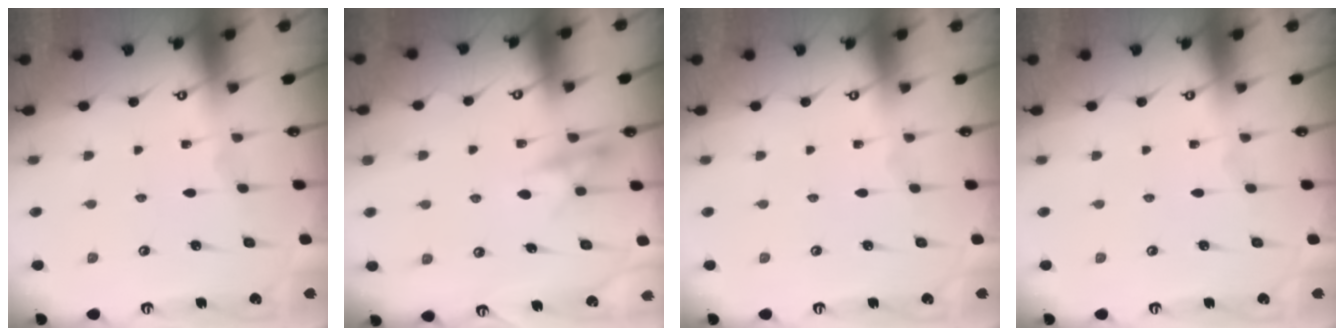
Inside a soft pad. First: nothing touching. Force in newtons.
{"total": 10.0, "press": 9.9, "slide": 1.2}
{"total": 0.0}
{"total": 0.0}